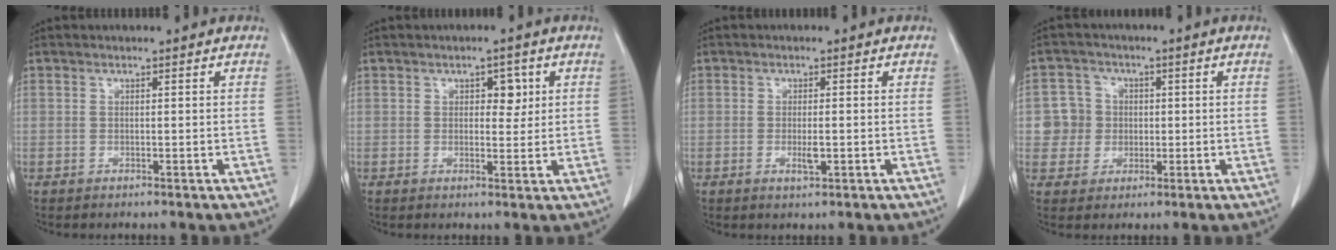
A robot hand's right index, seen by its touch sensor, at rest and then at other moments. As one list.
[{"total": 3.1, "force": [1.0, 1.8, 2.3], "torque": [-0.025, 0.005, 0.013]}, {"total": 2.0, "force": [-0.5, 0.5, 1.9], "torque": [-0.035, -0.001, -0.005]}, {"total": 5.1, "force": [0.0, 5.1, 0.5], "torque": [-0.004, 0.017, 0.004]}]